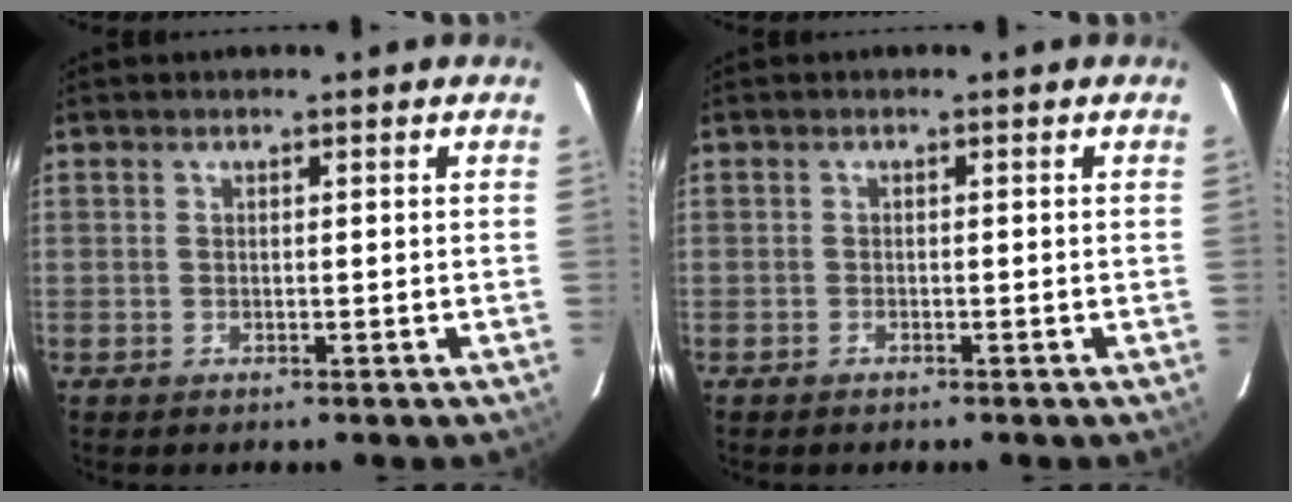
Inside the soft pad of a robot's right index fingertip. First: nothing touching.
{"total": 0.6, "force": [-0.6, 0.3, 0.1], "torque": [-0.003, 0.002, -0.011]}